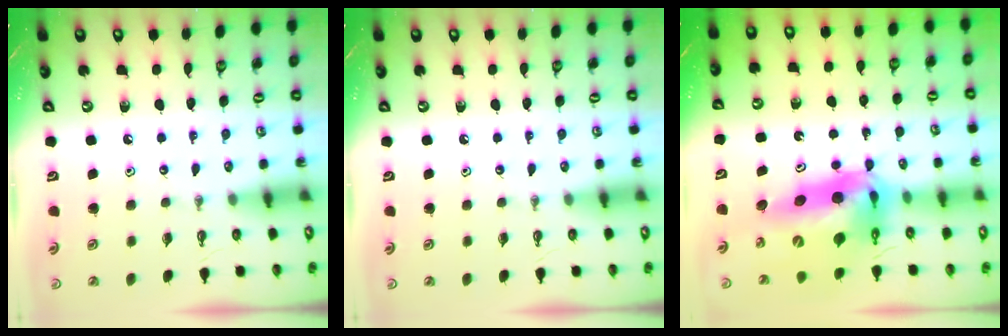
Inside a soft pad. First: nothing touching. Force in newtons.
{"total": 0.0}
{"total": 17.9, "press": 17.4, "slide": 4.4}